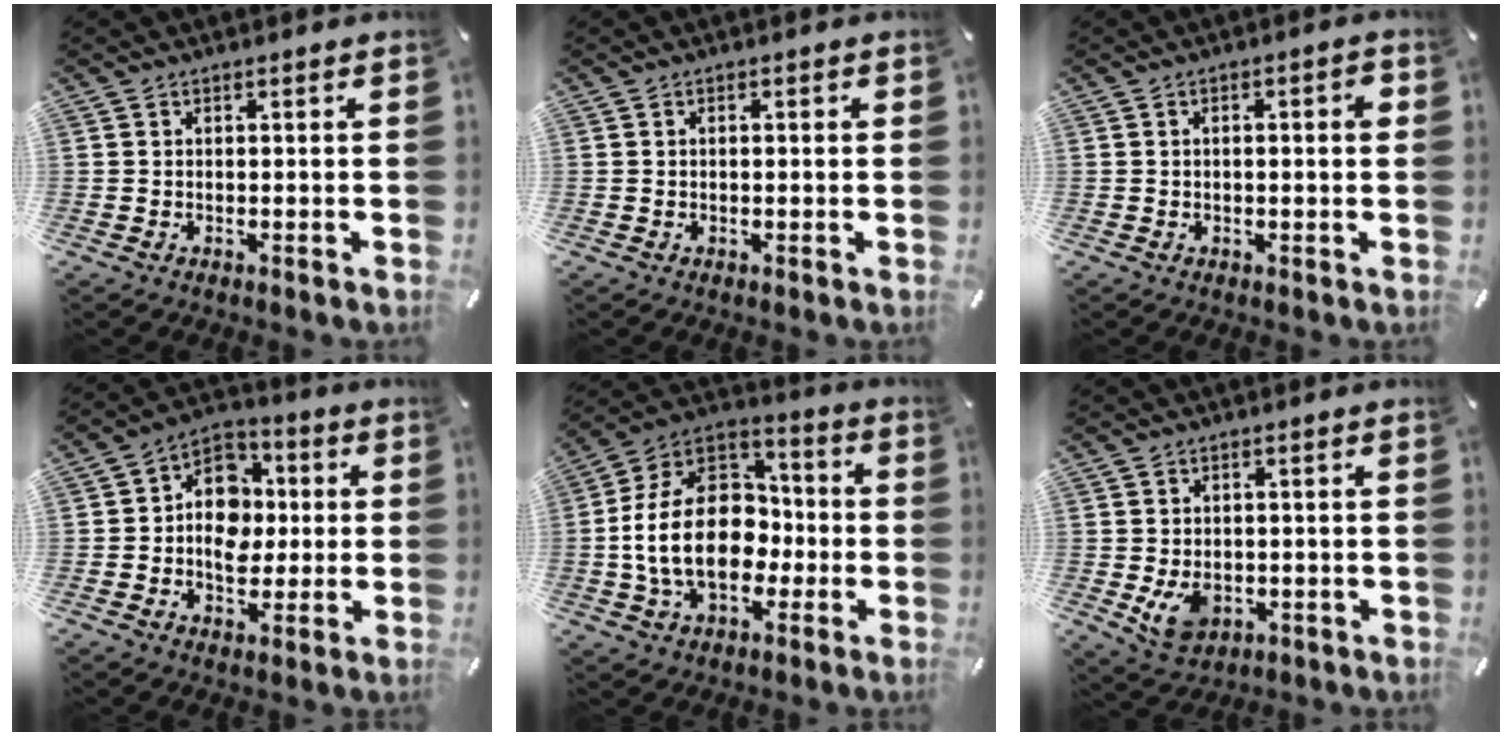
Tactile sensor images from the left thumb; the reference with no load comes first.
{"total": 0.8, "force": [-0.1, 0.3, 0.7], "torque": [-0.013, 0.001, -0.003]}
{"total": 3.2, "force": [0.2, 0.9, 3.1], "torque": [-0.046, 0.003, -0.001]}
{"total": 11.3, "force": [-1.7, 9.4, 6.0], "torque": [-0.087, 0.021, -0.027]}
{"total": 19.7, "force": [-3.6, 14.2, 13.1], "torque": [-0.266, 0.014, -0.063]}
{"total": 6.1, "force": [-1.0, 4.7, 3.8], "torque": [-0.072, -0.004, -0.019]}